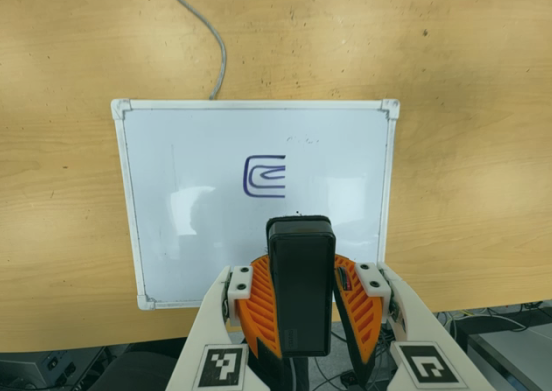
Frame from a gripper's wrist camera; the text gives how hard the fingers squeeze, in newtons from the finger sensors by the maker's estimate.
{"total": 11.8, "left": 11.1, "right": 12.5}